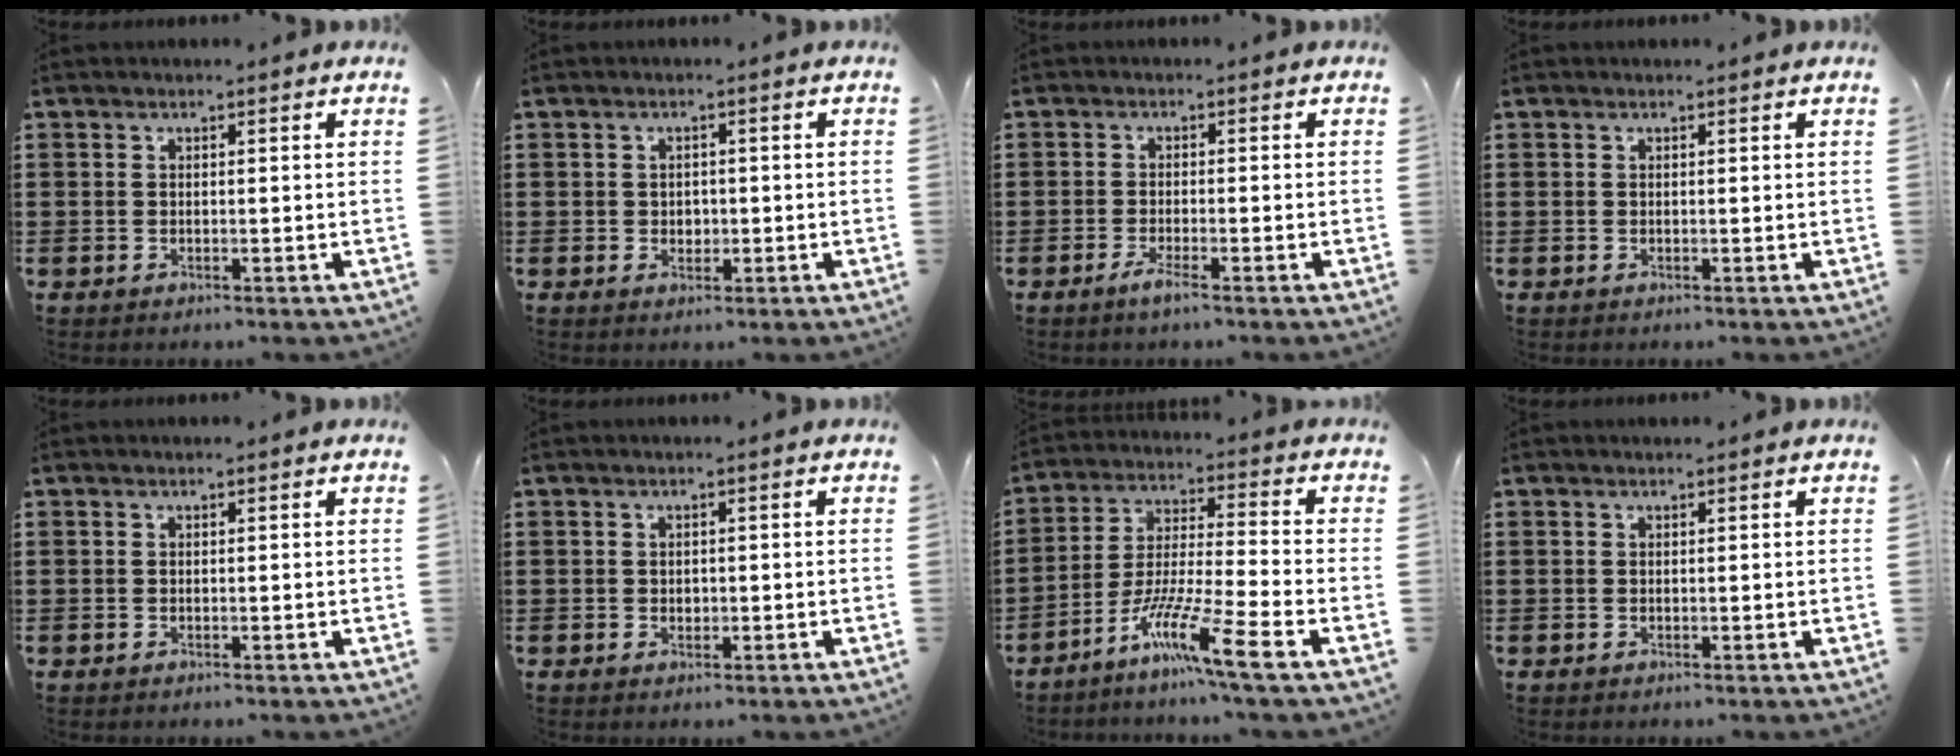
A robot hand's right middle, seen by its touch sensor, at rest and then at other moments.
{"total": 1.4, "force": [-0.1, 1.3, 0.6], "torque": [-0.014, 0.005, -0.004]}
{"total": 2.0, "force": [-1.3, 0.0, 1.5], "torque": [-0.033, -0.004, -0.026]}
{"total": 0.0}
{"total": 0.0}
{"total": 0.7, "force": [0.1, 0.7, 0.2], "torque": [-0.006, 0.004, 0.001]}
{"total": 10.0, "force": [-6.9, 0.1, 7.2], "torque": [-0.148, -0.010, -0.138]}
{"total": 0.0}